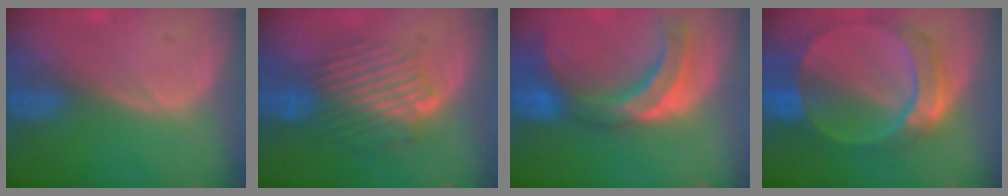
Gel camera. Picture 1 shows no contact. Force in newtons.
{"total": 9.1, "press": 8.1, "slide": 4.3}
{"total": 10.7, "press": 9.4, "slide": 5.0}
{"total": 9.5, "press": 8.3, "slide": 4.6}